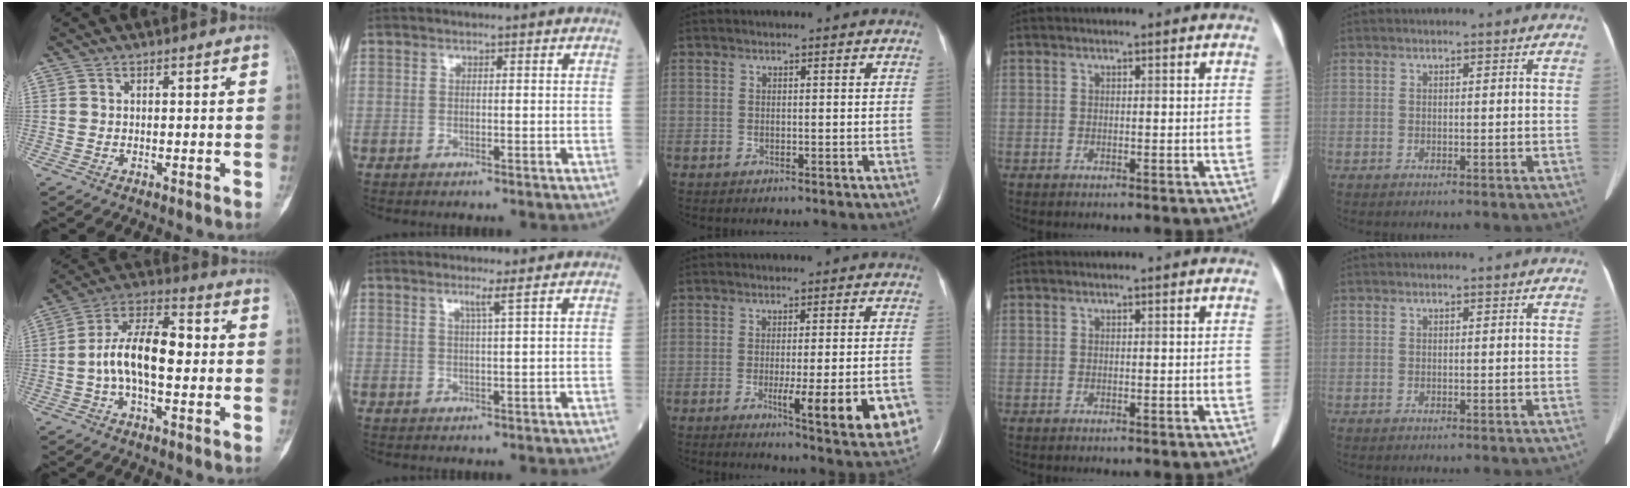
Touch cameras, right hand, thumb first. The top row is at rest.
{"thumb": {"total": 13.0, "force": [-0.7, 6.5, 11.3], "torque": [-0.195, 0.037, -0.020]}, "index": {"total": 1.9, "force": [1.1, -0.8, 1.4], "torque": [-0.031, -0.007, 0.024]}, "middle": {"total": 13.4, "force": [-4.8, 1.1, 12.5], "torque": [-0.104, -0.019, -0.052]}}